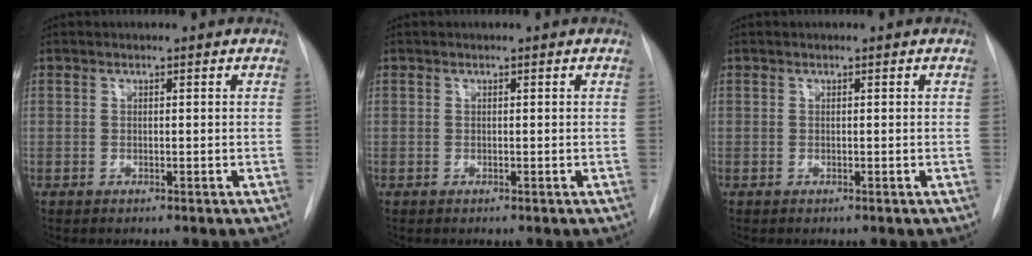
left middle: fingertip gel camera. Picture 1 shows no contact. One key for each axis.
{"total": 0.0}
{"total": 0.0}